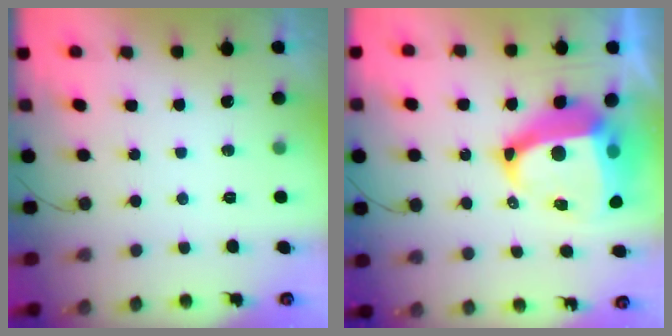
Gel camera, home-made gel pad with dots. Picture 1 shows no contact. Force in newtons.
{"total": 18.4, "press": 18.3, "slide": 2.1}